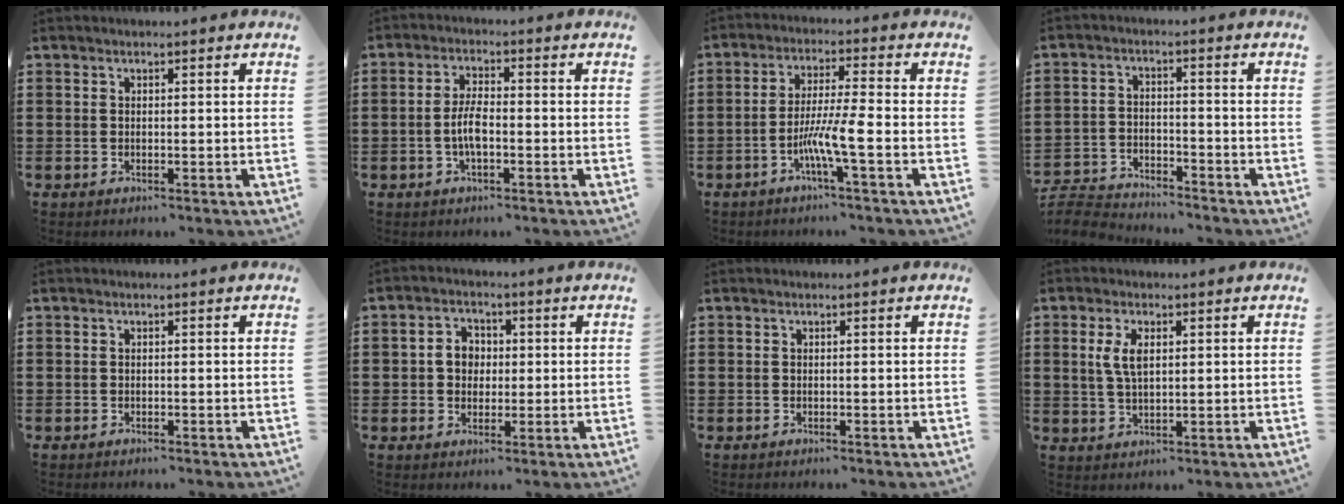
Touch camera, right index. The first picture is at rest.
{"total": 4.5, "force": [-1.1, 1.3, 4.1], "torque": [-0.096, -0.005, -0.027]}
{"total": 6.9, "force": [-2.8, -0.3, 6.3], "torque": [-0.128, -0.015, -0.057]}
{"total": 4.7, "force": [-4.6, 0.7, 0.4], "torque": [-0.030, -0.001, -0.101]}
{"total": 0.0}
{"total": 4.1, "force": [0.1, 3.5, 2.1], "torque": [-0.052, 0.012, -0.003]}
{"total": 0.0}
{"total": 4.4, "force": [1.1, 1.9, 3.8], "torque": [-0.080, 0.007, 0.018]}